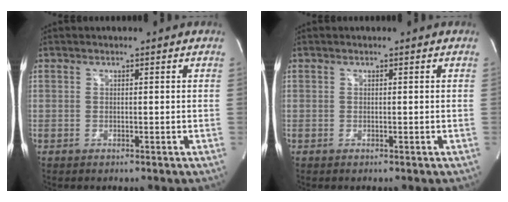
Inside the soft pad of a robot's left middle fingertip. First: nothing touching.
{"total": 0.0}